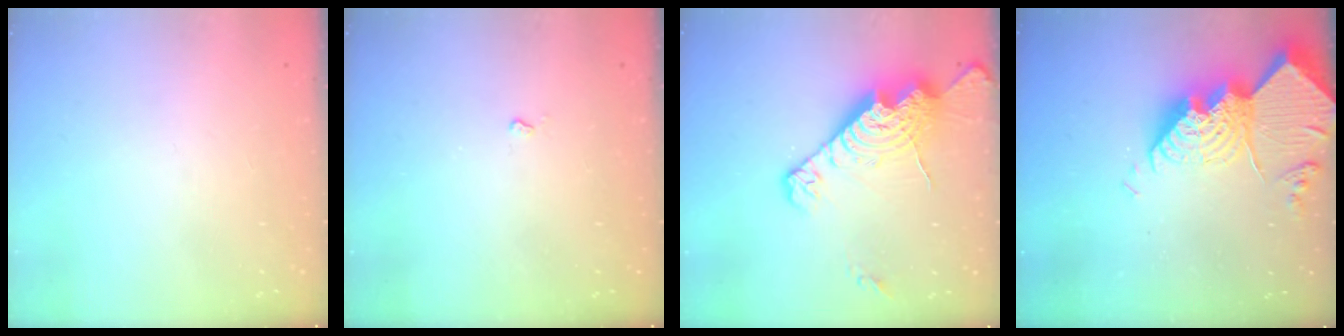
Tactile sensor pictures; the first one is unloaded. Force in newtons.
{"total": 2.4, "press": 2.3, "slide": 0.5}
{"total": 18.1, "press": 18.0, "slide": 1.5}
{"total": 23.2, "press": 23.2, "slide": 1.9}